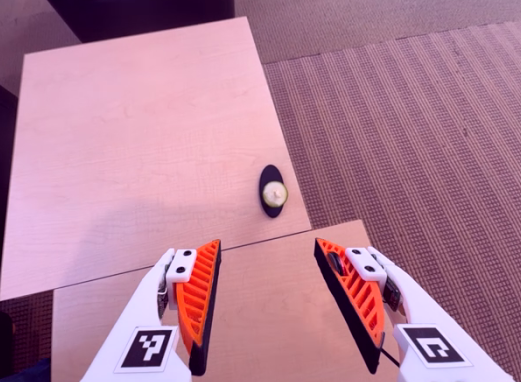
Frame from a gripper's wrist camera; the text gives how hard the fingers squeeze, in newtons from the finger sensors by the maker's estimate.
{"total": 0.8, "left": 1.3, "right": 0.3}